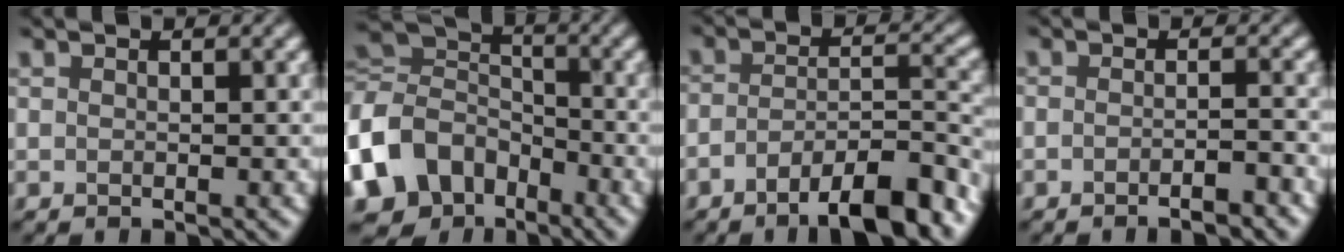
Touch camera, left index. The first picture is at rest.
{"total": 9.4, "force": [-4.7, 7.3, 3.6], "torque": [-0.099, -0.003, -0.105]}
{"total": 7.7, "force": [-5.4, 2.1, 5.0], "torque": [-0.070, 0.007, -0.091]}
{"total": 1.9, "force": [-1.6, 0.2, 1.1], "torque": [-0.007, 0.002, -0.031]}